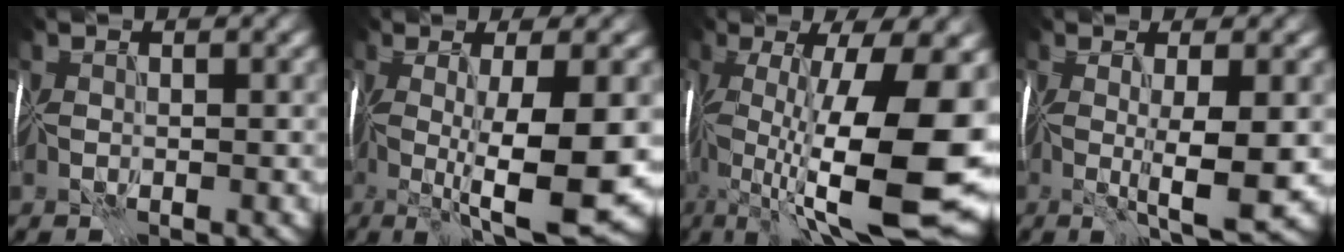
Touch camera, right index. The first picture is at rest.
{"total": 10.6, "force": [-1.3, 2.2, 10.3], "torque": [-0.168, -0.020, -0.017]}
{"total": 15.6, "force": [-2.3, 4.4, 14.8], "torque": [-0.243, 0.004, -0.039]}
{"total": 5.7, "force": [-0.4, 0.7, 5.6], "torque": [-0.092, -0.007, -0.005]}